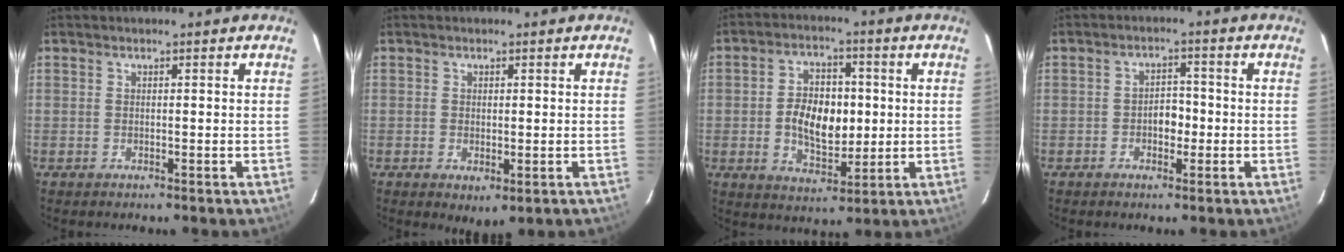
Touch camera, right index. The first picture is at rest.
{"total": 3.0, "force": [-0.6, 1.8, 2.3], "torque": [-0.040, -0.012, -0.006]}
{"total": 10.7, "force": [-0.2, 6.4, 8.5], "torque": [-0.155, 0.013, 0.004]}
{"total": 3.5, "force": [-1.0, 2.4, 2.3], "torque": [-0.038, 0.010, -0.015]}